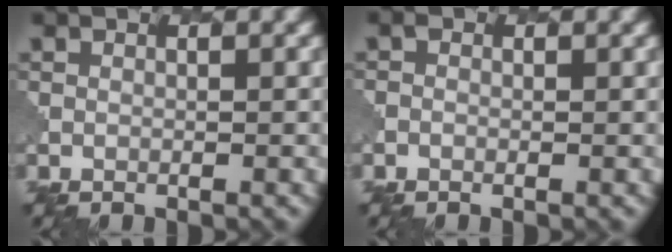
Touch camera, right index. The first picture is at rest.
{"total": 0.5, "force": [-0.3, 0.5, 0.1], "torque": [0.001, 0.002, -0.005]}